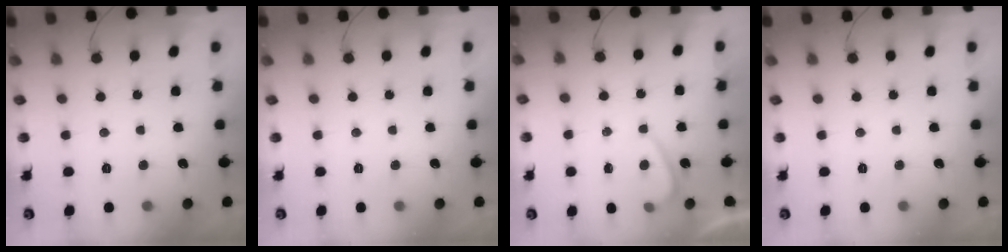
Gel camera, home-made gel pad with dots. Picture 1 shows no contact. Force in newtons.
{"total": 0.0}
{"total": 1.1, "press": 1.0, "slide": 0.5}
{"total": 0.0}